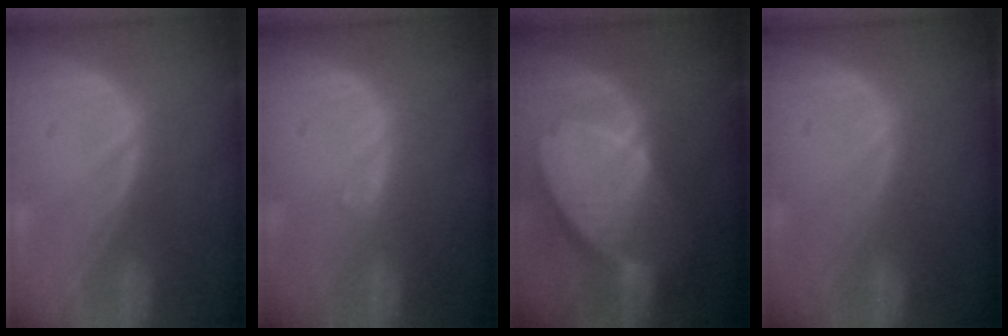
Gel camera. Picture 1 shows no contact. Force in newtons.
{"total": 0.6, "press": 0.5, "slide": 0.2}
{"total": 10.2, "press": 8.9, "slide": 5.1}
{"total": 0.0}